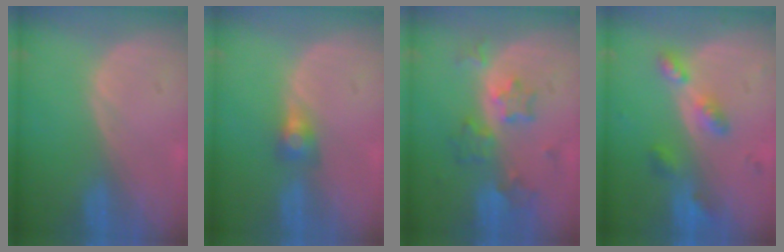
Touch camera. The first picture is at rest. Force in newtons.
{"total": 3.0, "press": 2.5, "slide": 1.6}
{"total": 7.3, "press": 6.5, "slide": 3.3}
{"total": 5.2, "press": 5.1, "slide": 0.7}